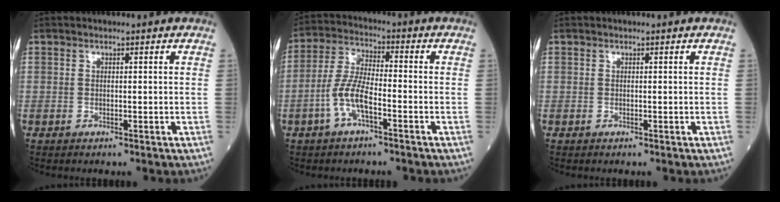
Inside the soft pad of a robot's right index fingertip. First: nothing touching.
{"total": 7.1, "force": [-3.0, 2.0, 6.2], "torque": [-0.141, 0.007, -0.061]}
{"total": 0.0}